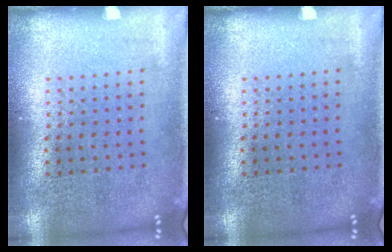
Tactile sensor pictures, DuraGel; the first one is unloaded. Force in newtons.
{"total": 0.0}